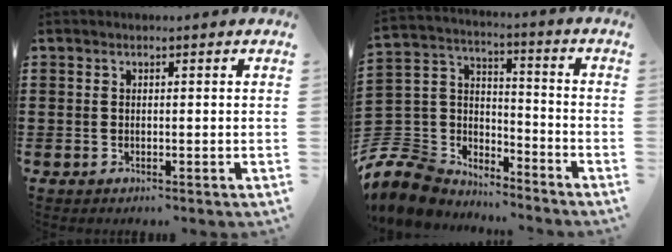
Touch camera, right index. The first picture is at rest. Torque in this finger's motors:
{"motor_torque": [-2.14, 0.00, -1.05, -0.21]}